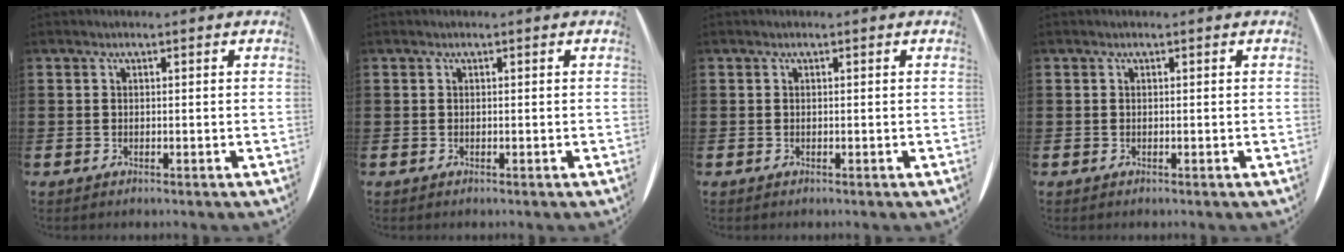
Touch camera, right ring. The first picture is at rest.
{"total": 0.0}
{"total": 0.0}
{"total": 0.0}